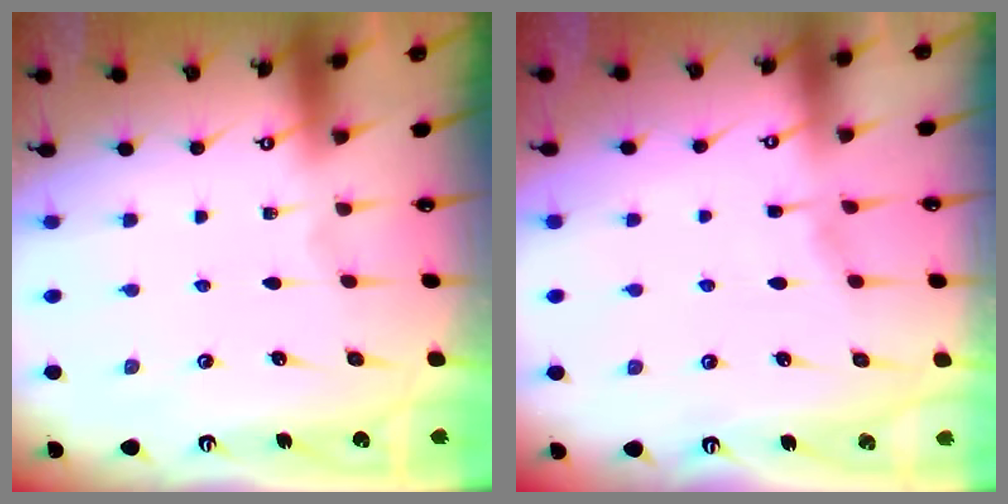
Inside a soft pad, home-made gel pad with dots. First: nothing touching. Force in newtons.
{"total": 1.7, "press": 1.7, "slide": 0.3}